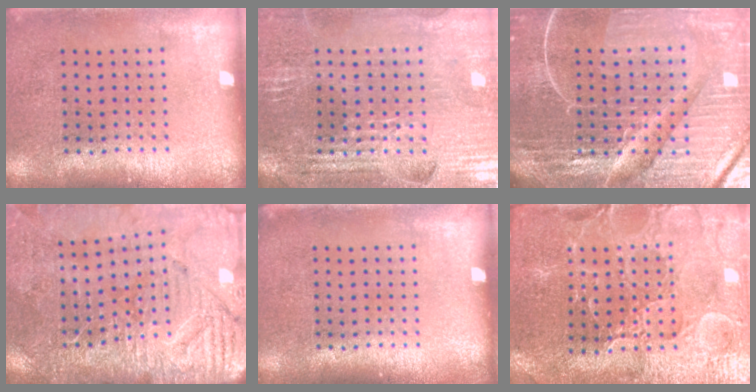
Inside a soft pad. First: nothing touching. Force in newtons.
{"total": 3.0, "press": 3.0, "slide": 0.4}
{"total": 6.4, "press": 5.7, "slide": 2.9}
{"total": 3.6, "press": 3.6, "slide": 0.3}
{"total": 0.0}
{"total": 3.4, "press": 3.4, "slide": 0.5}